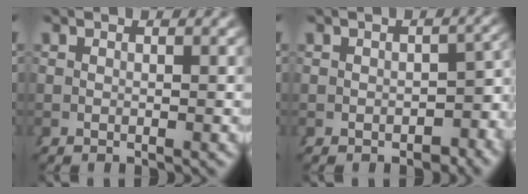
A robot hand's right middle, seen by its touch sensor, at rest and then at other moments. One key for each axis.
{"total": 2.3, "fx": -1.4, "fy": 1.2, "fz": 1.3, "tx": -0.011, "ty": -0.004, "tz": -0.021}